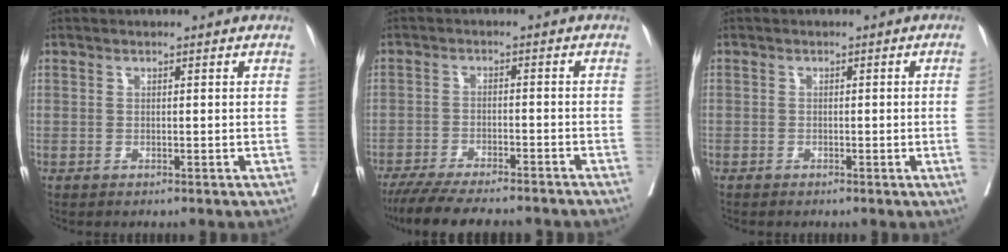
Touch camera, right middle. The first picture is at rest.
{"total": 14.2, "force": [-12.4, 2.1, 6.5], "torque": [-0.108, -0.022, -0.180]}
{"total": 1.3, "force": [-0.4, -0.2, 1.2], "torque": [-0.019, -0.002, -0.010]}